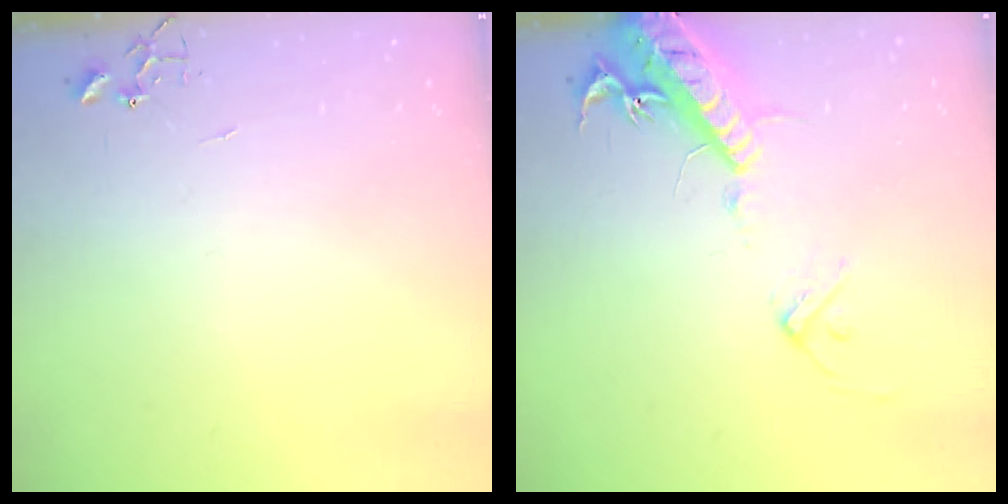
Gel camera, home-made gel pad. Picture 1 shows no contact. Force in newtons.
{"total": 17.9, "press": 17.6, "slide": 3.5}